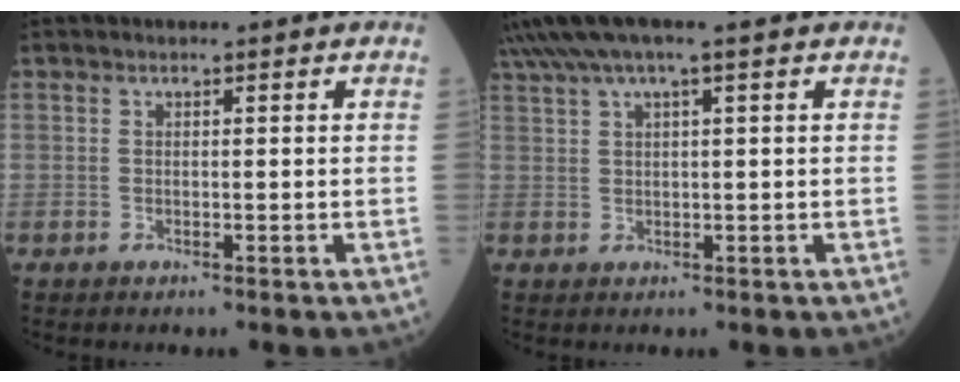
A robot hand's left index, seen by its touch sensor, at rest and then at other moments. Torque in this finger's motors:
{"motor_torque": [1.08, -1.05, 0.88, 0.21]}